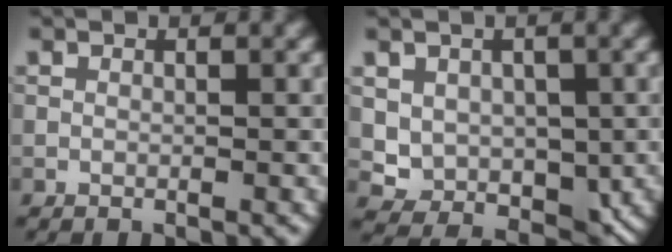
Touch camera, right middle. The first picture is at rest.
{"total": 4.7, "force": [0.4, 4.0, 2.5], "torque": [-0.037, -0.012, 0.016]}